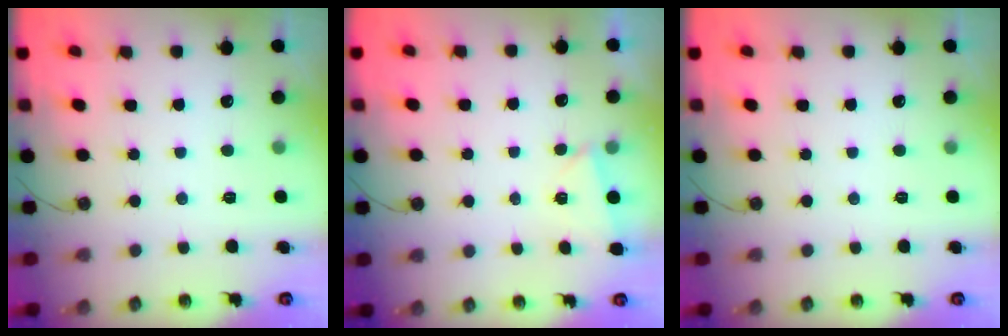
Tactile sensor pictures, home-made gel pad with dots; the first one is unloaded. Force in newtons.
{"total": 2.8, "press": 1.9, "slide": 2.0}
{"total": 0.0}